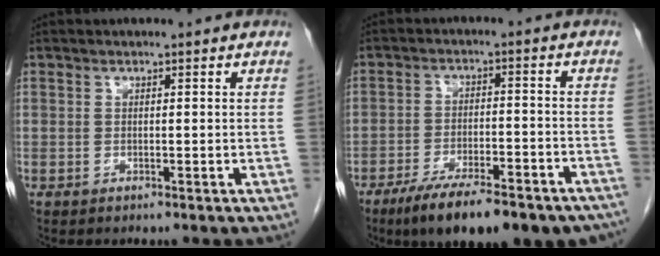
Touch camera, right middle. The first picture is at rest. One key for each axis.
{"total": 19.4, "fx": -15.1, "fy": 5.1, "fz": 11.0, "tx": -0.120, "ty": 0.004, "tz": -0.214}